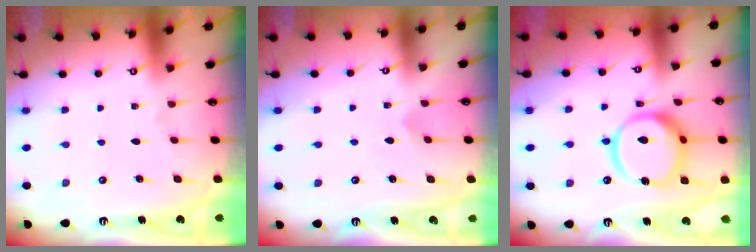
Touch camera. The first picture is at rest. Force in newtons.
{"total": 2.3, "press": 2.3, "slide": 0.2}
{"total": 16.5, "press": 16.4, "slide": 1.8}